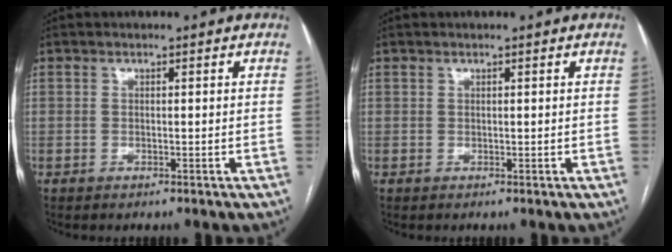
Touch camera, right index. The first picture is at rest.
{"total": 0.0}